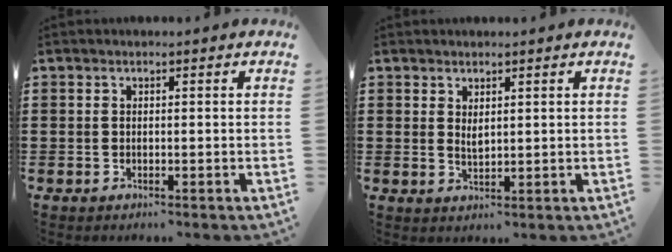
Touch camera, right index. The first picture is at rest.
{"total": 1.8, "force": [1.0, 0.6, 1.3], "torque": [-0.027, 0.002, 0.018]}